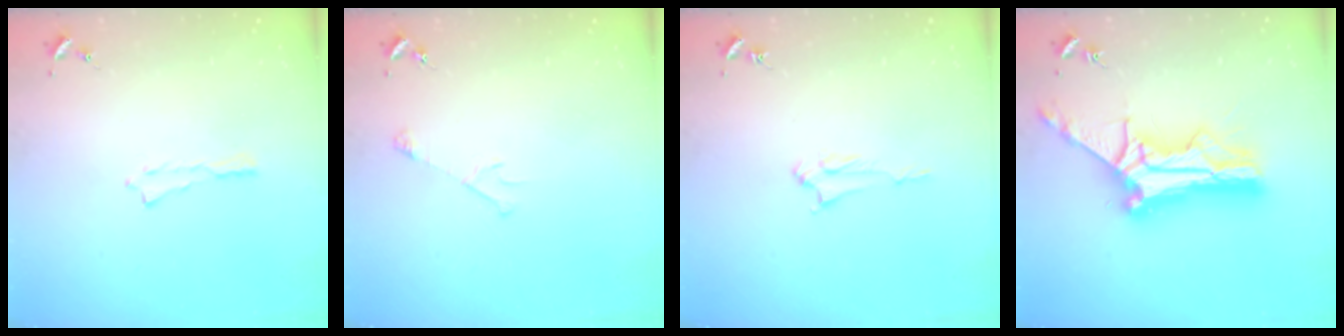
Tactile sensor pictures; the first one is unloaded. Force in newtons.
{"total": 2.9, "press": 2.9, "slide": 0.3}
{"total": 2.4, "press": 2.4, "slide": 0.3}
{"total": 13.3, "press": 13.3, "slide": 1.1}